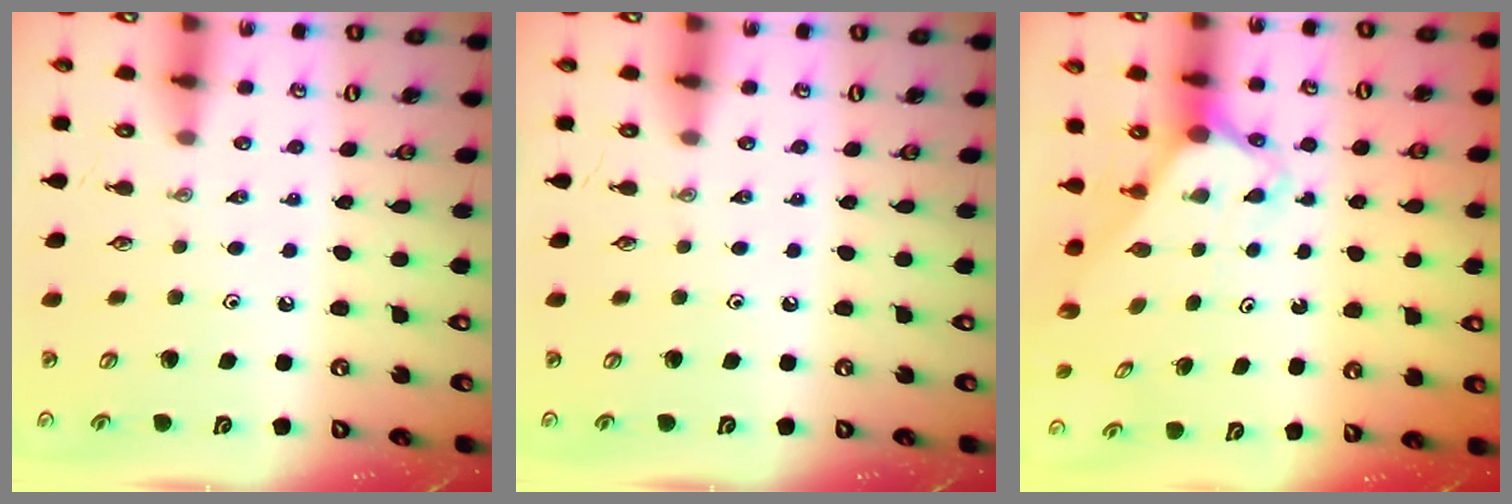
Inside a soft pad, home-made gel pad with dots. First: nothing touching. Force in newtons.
{"total": 0.0}
{"total": 2.3, "press": 2.3, "slide": 0.2}